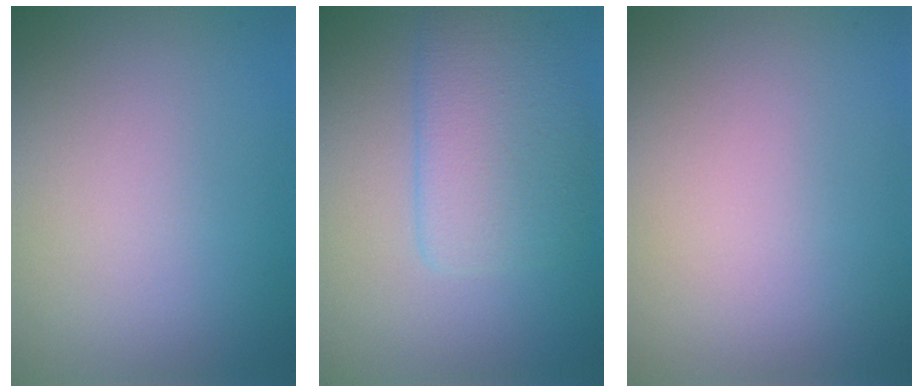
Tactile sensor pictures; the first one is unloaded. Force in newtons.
{"total": 4.4, "press": 4.4, "slide": 0.0}
{"total": 0.0}